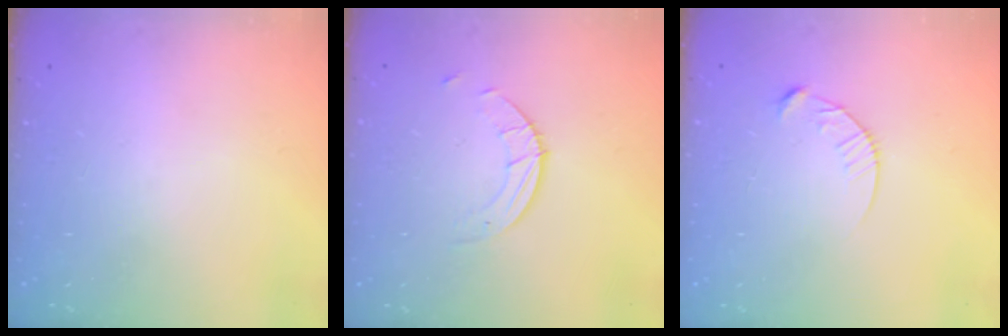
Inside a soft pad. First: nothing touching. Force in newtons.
{"total": 2.7, "press": 2.7, "slide": 0.3}
{"total": 4.3, "press": 4.3, "slide": 0.4}